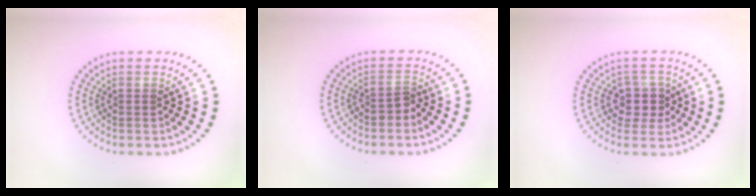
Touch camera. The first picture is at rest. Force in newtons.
{"total": 1.3, "press": 1.1, "slide": 0.7}
{"total": 2.6, "press": 2.2, "slide": 1.3}